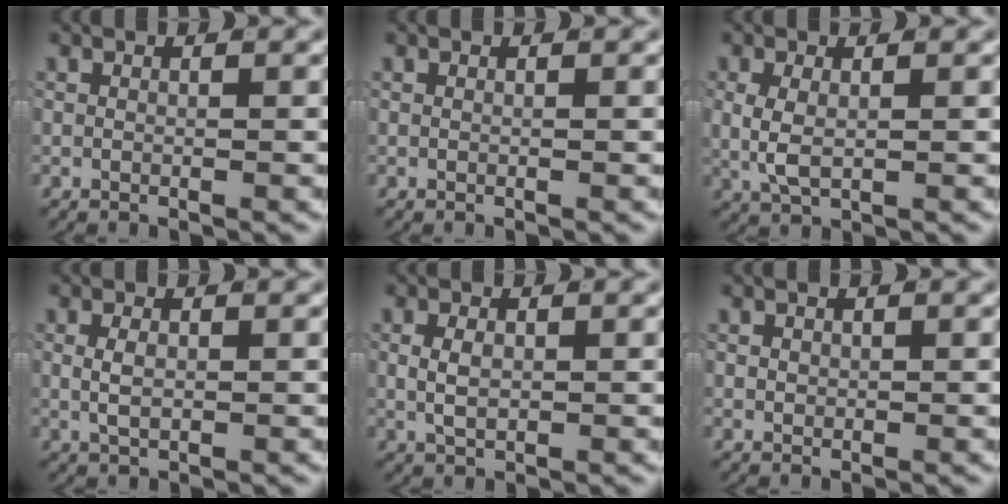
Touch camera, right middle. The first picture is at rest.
{"total": 0.0}
{"total": 2.8, "force": [0.2, 1.7, 2.3], "torque": [-0.055, -0.010, 0.013]}
{"total": 1.6, "force": [0.1, 0.8, 1.4], "torque": [-0.029, -0.005, 0.008]}
{"total": 2.2, "force": [0.1, 1.4, 1.7], "torque": [-0.034, -0.004, 0.009]}
{"total": 0.6, "force": [0.2, 0.4, 0.4], "torque": [-0.007, -0.003, 0.009]}